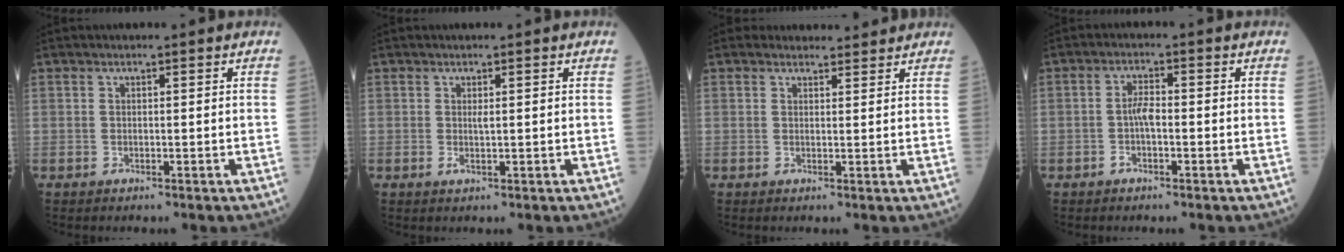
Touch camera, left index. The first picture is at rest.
{"total": 1.1, "force": [0.0, 0.2, 1.0], "torque": [-0.026, -0.004, 0.003]}
{"total": 3.3, "force": [3.1, 1.1, 0.0], "torque": [0.000, 0.009, 0.037]}
{"total": 2.8, "force": [-0.8, 0.8, 2.5], "torque": [-0.051, 0.002, -0.018]}